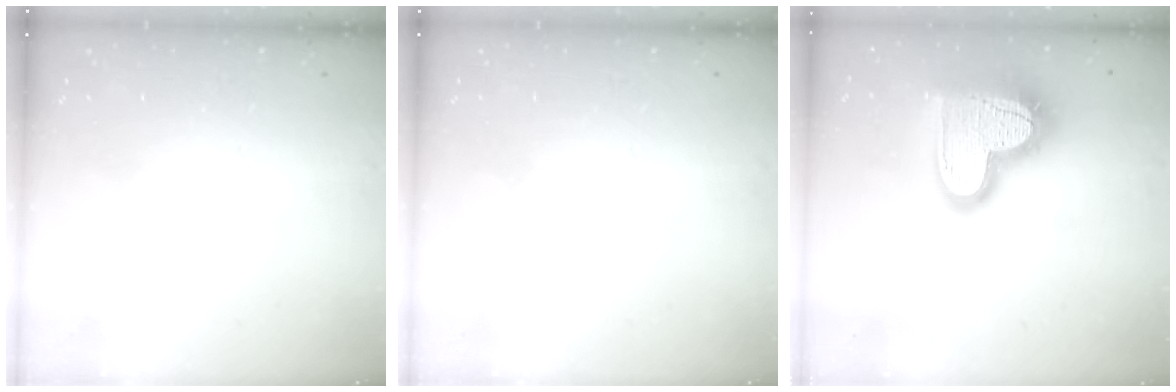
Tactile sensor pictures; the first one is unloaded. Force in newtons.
{"total": 0.0}
{"total": 23.3, "press": 23.2, "slide": 1.9}